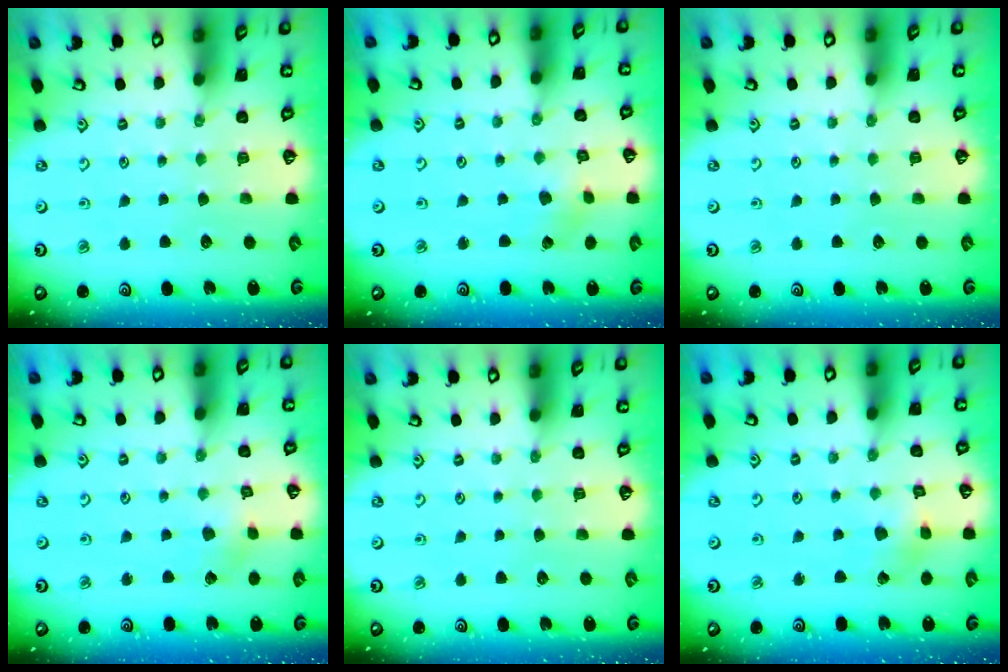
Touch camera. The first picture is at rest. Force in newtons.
{"total": 1.7, "press": 1.7, "slide": 0.2}
{"total": 0.0}
{"total": 2.1, "press": 2.1, "slide": 0.2}
{"total": 0.0}
{"total": 2.7, "press": 2.7, "slide": 0.2}